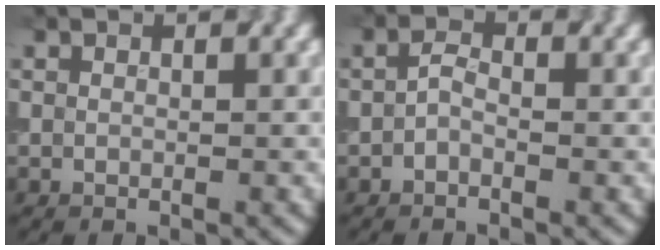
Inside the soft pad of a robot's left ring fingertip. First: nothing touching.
{"total": 1.4, "force": [-1.0, 0.5, 0.8], "torque": [-0.017, 0.010, -0.015]}